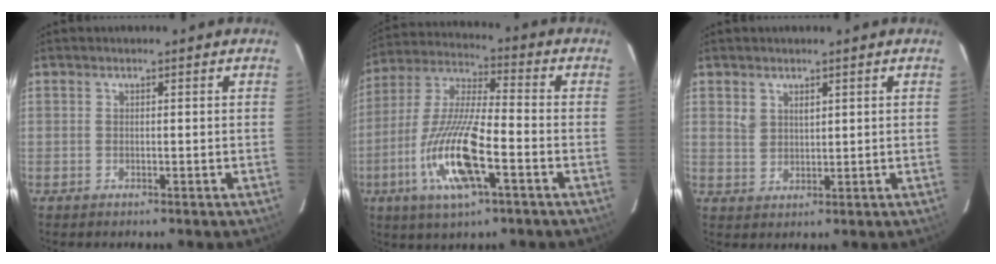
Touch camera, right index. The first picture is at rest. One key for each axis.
{"total": 15.4, "fx": -5.6, "fy": 2.8, "fz": 14.1, "tx": -0.294, "ty": -0.012, "tz": -0.101}
{"total": 2.7, "fx": 1.5, "fy": 1.8, "fz": 1.5, "tx": -0.031, "ty": 0.004, "tz": 0.037}